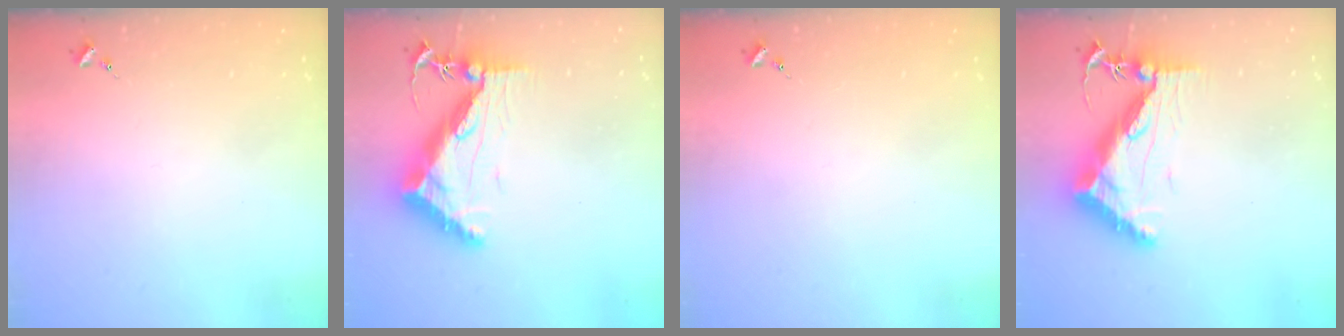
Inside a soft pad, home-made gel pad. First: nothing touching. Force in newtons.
{"total": 13.5, "press": 13.4, "slide": 1.2}
{"total": 0.0}
{"total": 13.5, "press": 13.4, "slide": 1.2}